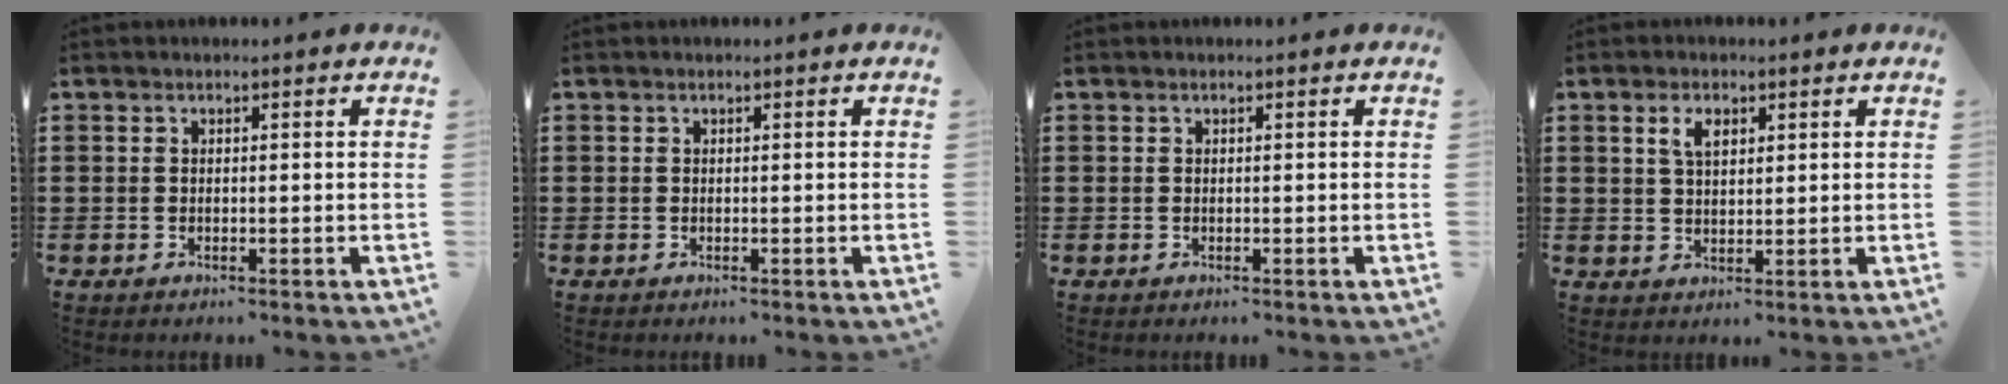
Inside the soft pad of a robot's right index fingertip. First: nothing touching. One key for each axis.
{"total": 0.0}
{"total": 0.0}
{"total": 3.3, "fx": 1.5, "fy": 1.8, "fz": 2.3, "tx": -0.053, "ty": 0.009, "tz": 0.027}